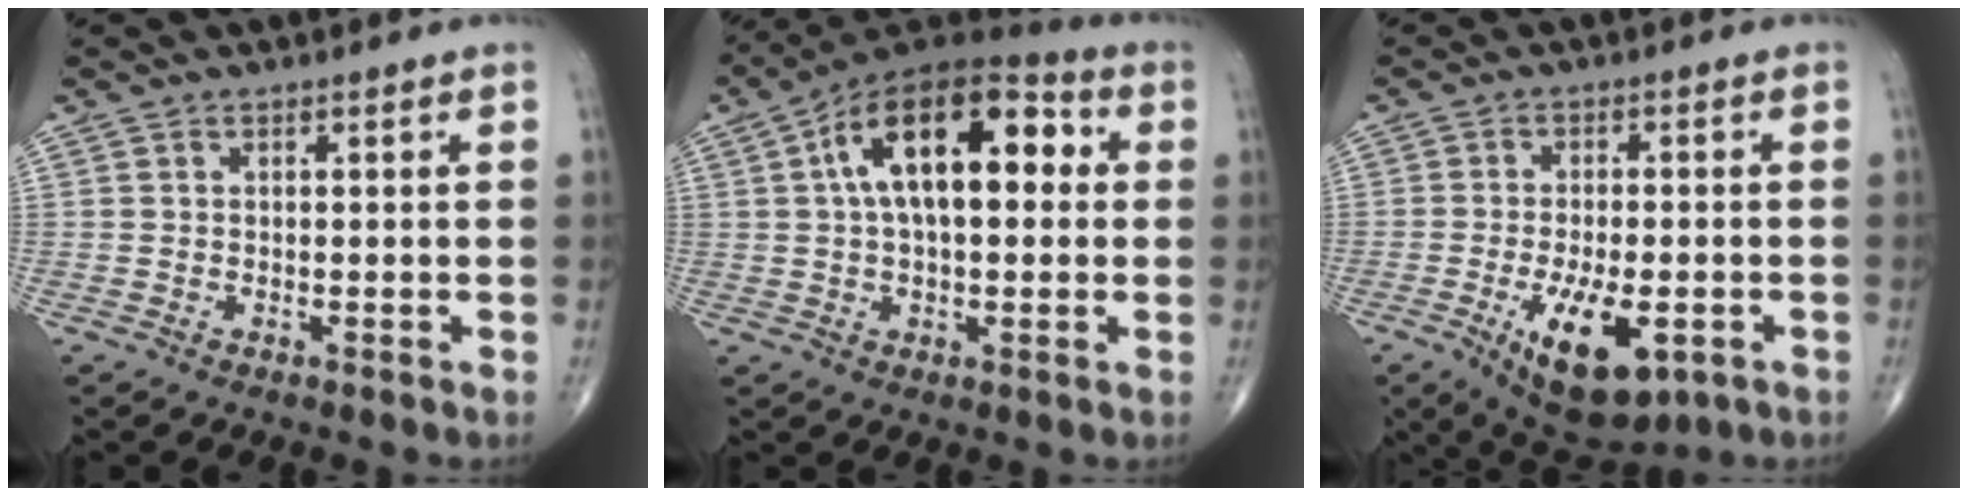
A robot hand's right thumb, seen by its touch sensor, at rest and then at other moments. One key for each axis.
{"total": 18.5, "fx": 3.7, "fy": 9.4, "fz": 15.6, "tx": -0.230, "ty": 0.035, "tz": 0.047}
{"total": 12.7, "fx": -4.6, "fy": 5.6, "fz": 10.4, "tx": -0.161, "ty": 0.001, "tz": -0.058}